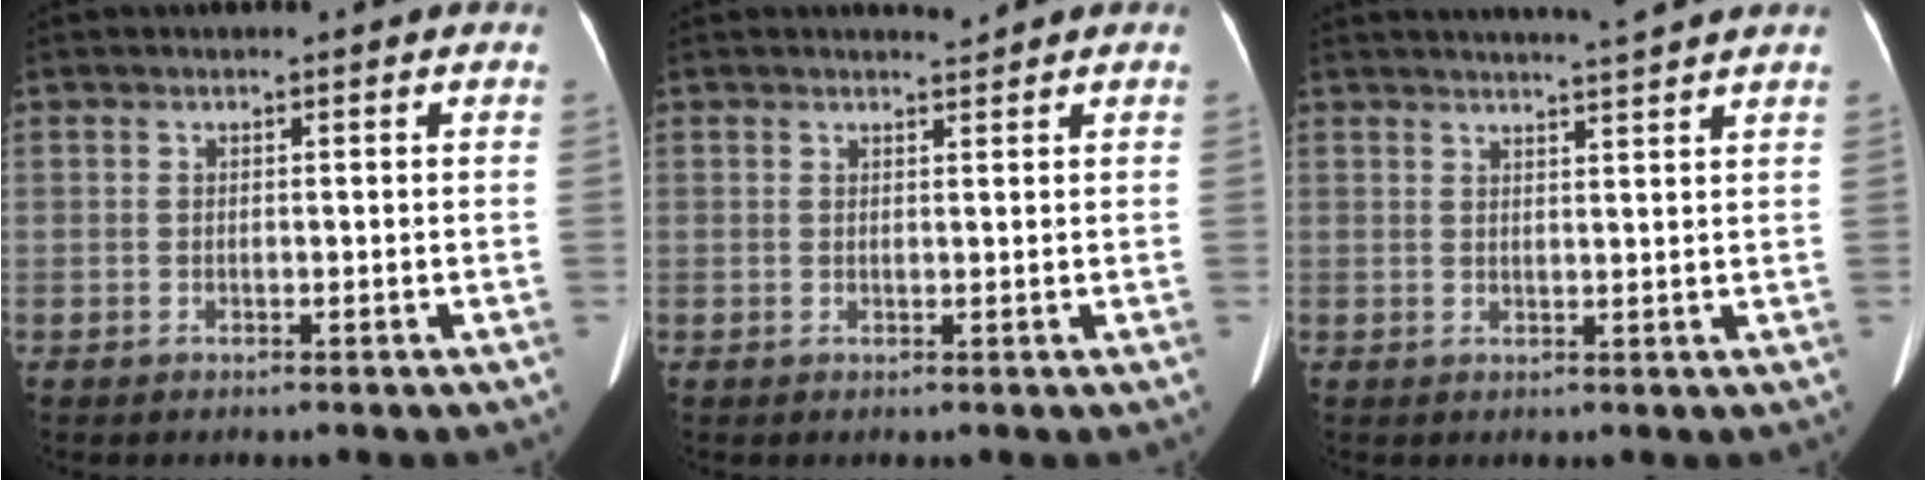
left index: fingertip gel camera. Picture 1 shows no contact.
{"total": 1.0, "force": [1.0, -0.3, -0.1], "torque": [-0.004, -0.008, 0.018]}
{"total": 6.2, "force": [5.6, -1.6, 2.1], "torque": [-0.028, 0.000, 0.069]}